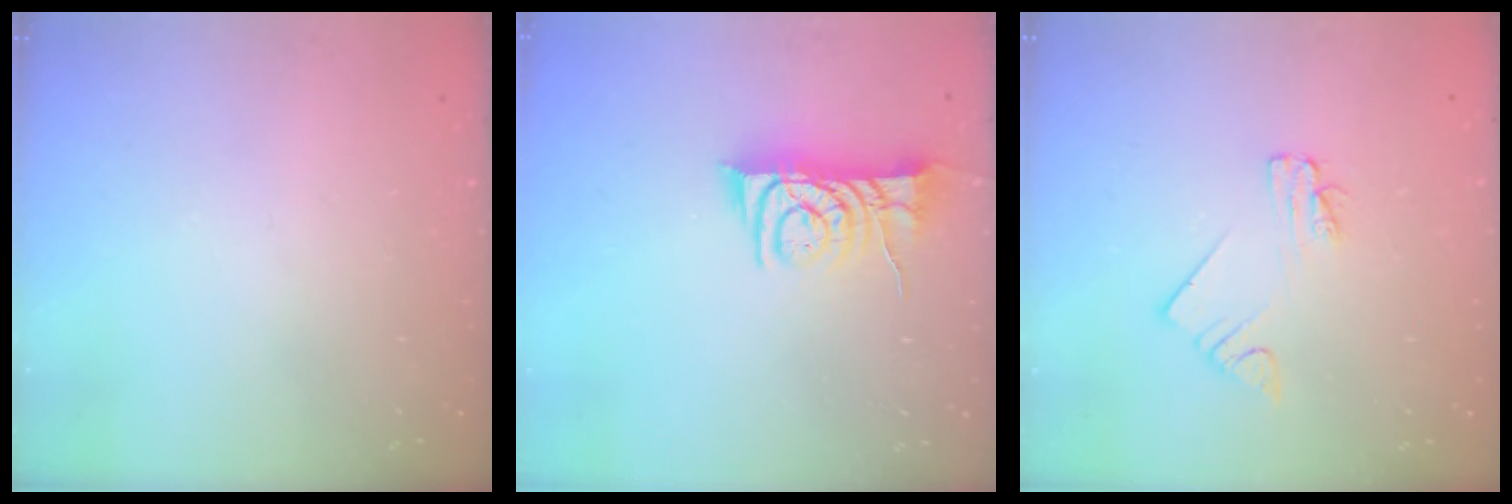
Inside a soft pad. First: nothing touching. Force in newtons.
{"total": 8.8, "press": 8.8, "slide": 0.5}
{"total": 2.0, "press": 2.0, "slide": 0.1}